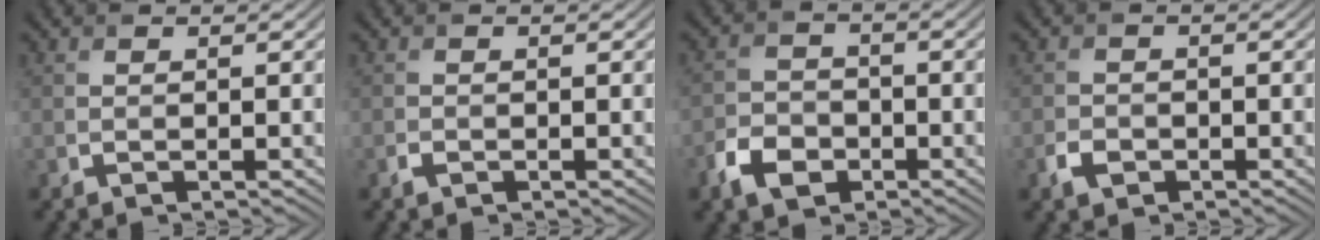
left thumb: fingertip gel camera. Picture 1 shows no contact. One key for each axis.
{"total": 0.7, "fx": -0.5, "fy": 0.4, "fz": 0.4, "tx": -0.009, "ty": -0.003, "tz": -0.009}
{"total": 4.7, "fx": -2.7, "fy": 3.2, "fz": 2.2, "tx": -0.050, "ty": -0.004, "tz": -0.059}
{"total": 2.0, "fx": -1.1, "fy": 1.5, "fz": 0.9, "tx": -0.021, "ty": -0.003, "tz": -0.024}